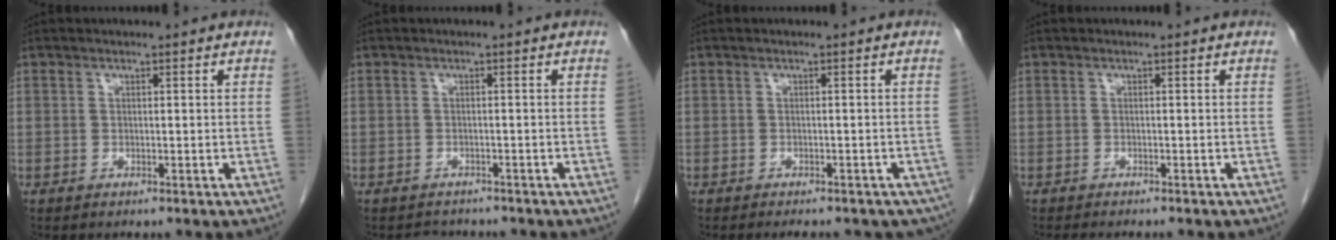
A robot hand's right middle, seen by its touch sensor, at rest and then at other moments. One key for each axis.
{"total": 2.7, "fx": -2.5, "fy": 1.1, "fz": -0.1, "tx": -0.004, "ty": -0.003, "tz": -0.035}
{"total": 10.0, "fx": -8.1, "fy": 4.1, "fz": 4.2, "tx": -0.065, "ty": -0.010, "tz": -0.081}
{"total": 3.8, "fx": -3.3, "fy": 0.7, "fz": 1.8, "tx": -0.023, "ty": -0.009, "tz": -0.041}